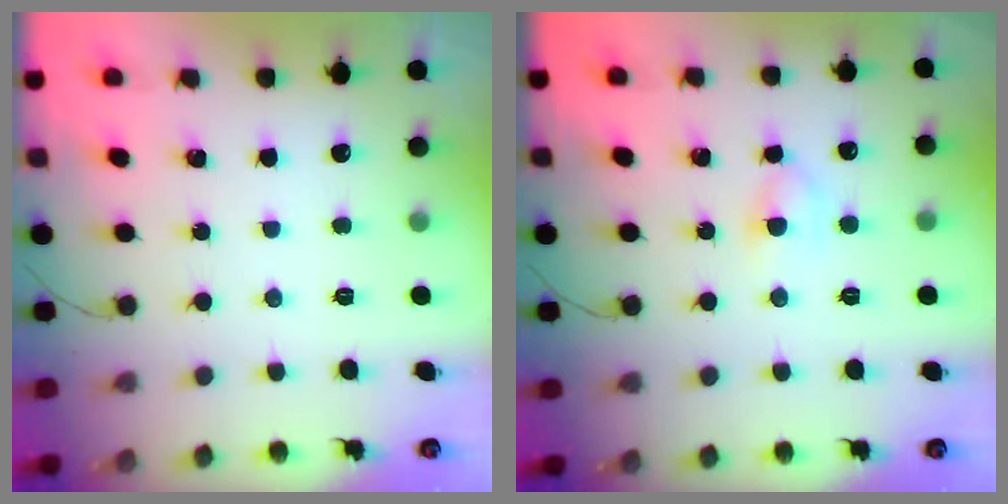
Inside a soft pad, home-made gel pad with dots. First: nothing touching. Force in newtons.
{"total": 4.3, "press": 4.2, "slide": 1.3}